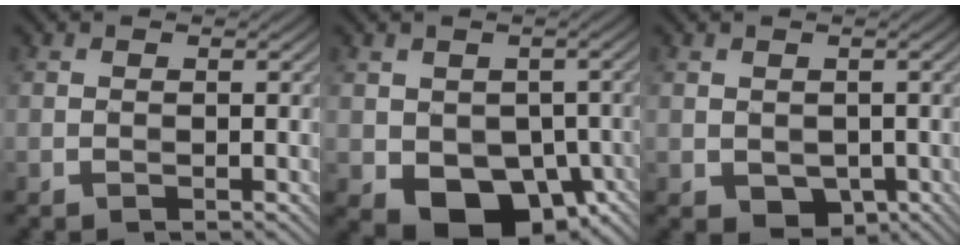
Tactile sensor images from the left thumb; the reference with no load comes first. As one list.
[{"total": 9.8, "force": [-3.0, 7.0, 6.2], "torque": [-0.103, -0.037, -0.034]}, {"total": 3.2, "force": [-0.8, 2.4, 1.9], "torque": [-0.040, -0.012, -0.010]}]